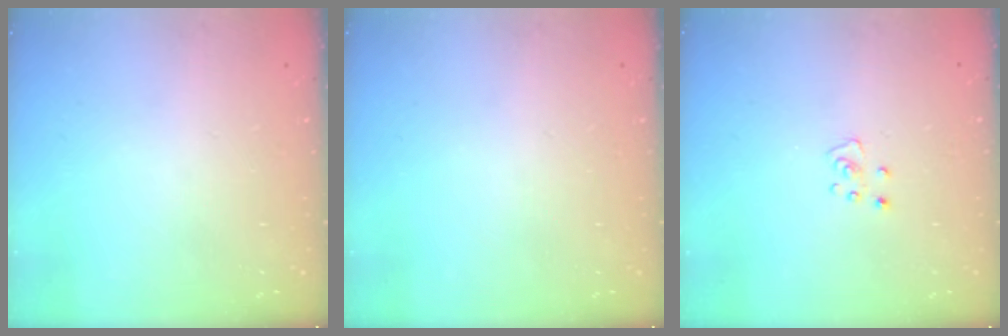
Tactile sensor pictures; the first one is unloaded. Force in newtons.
{"total": 0.0}
{"total": 3.7, "press": 3.7, "slide": 0.3}